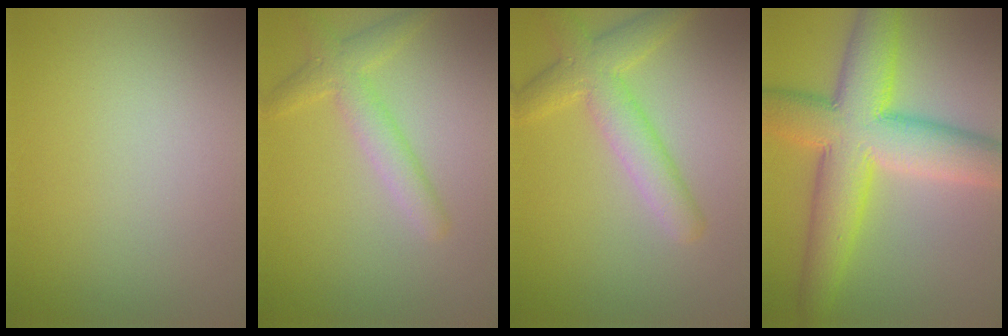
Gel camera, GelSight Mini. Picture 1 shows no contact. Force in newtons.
{"total": 3.2, "press": 3.2, "slide": 0.0}
{"total": 4.6, "press": 4.6, "slide": 0.1}
{"total": 10.8, "press": 10.8, "slide": 0.1}